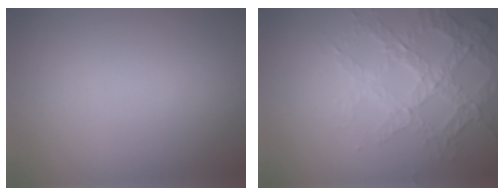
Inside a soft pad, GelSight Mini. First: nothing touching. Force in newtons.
{"total": 3.8, "press": 3.7, "slide": 0.9}